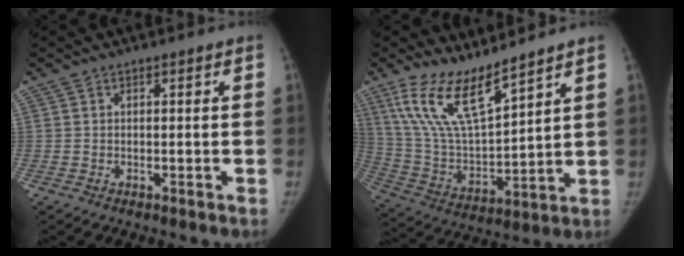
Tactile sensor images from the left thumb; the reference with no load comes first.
{"total": 14.6, "force": [10.6, 3.6, 9.4], "torque": [-0.166, -0.063, 0.224]}